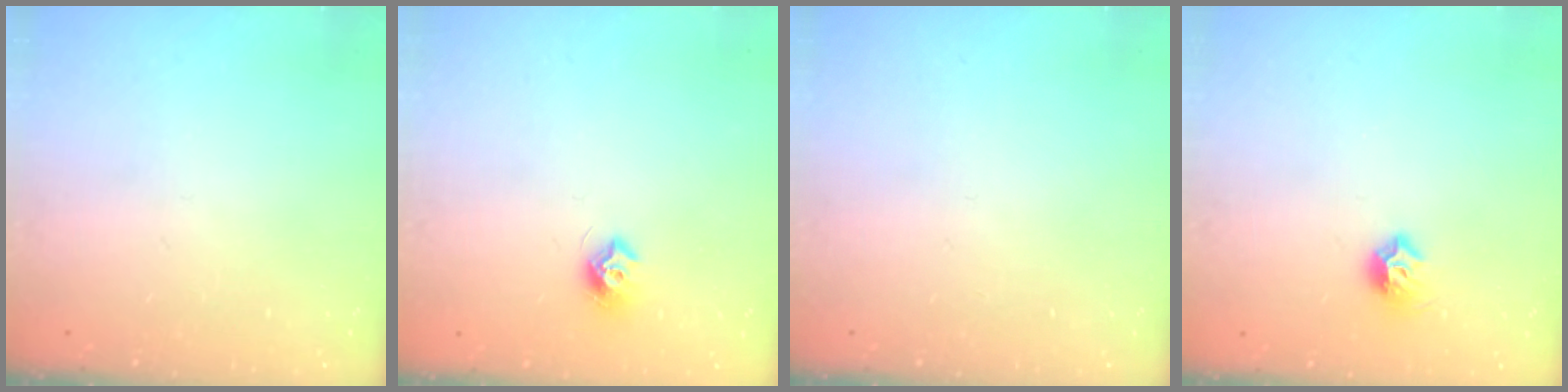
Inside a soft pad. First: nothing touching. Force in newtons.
{"total": 7.3, "press": 7.3, "slide": 0.6}
{"total": 0.0}
{"total": 7.0, "press": 6.9, "slide": 1.3}